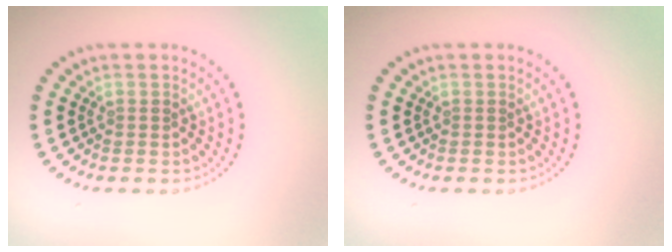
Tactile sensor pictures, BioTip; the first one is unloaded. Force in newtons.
{"total": 0.0}